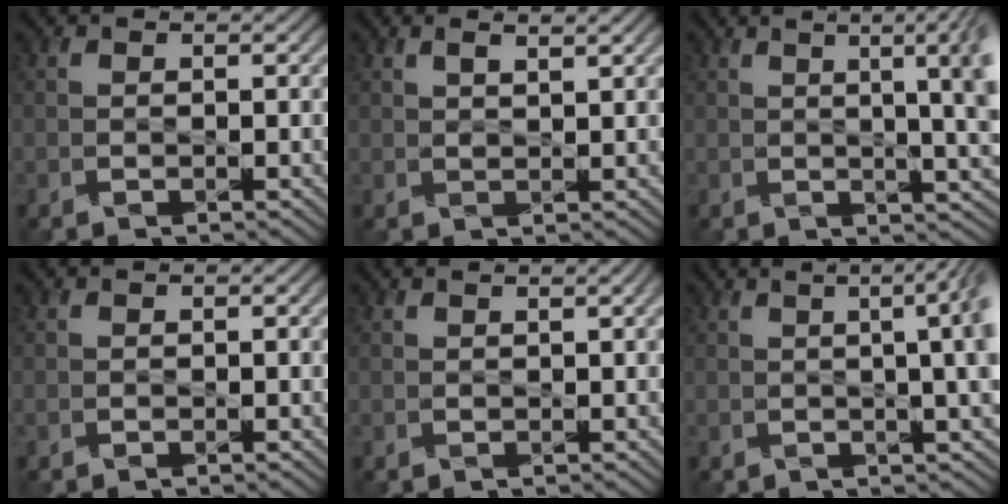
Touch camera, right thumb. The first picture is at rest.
{"total": 1.9, "force": [1.3, 0.3, 1.4], "torque": [-0.023, -0.003, 0.025]}
{"total": 10.8, "force": [2.1, 3.4, 10.0], "torque": [-0.090, 0.042, 0.017]}
{"total": 0.0}
{"total": 1.2, "force": [0.7, 0.0, 1.0], "torque": [-0.021, 0.002, 0.007]}
{"total": 8.8, "force": [1.3, 2.7, 8.3], "torque": [-0.070, 0.031, 0.003]}